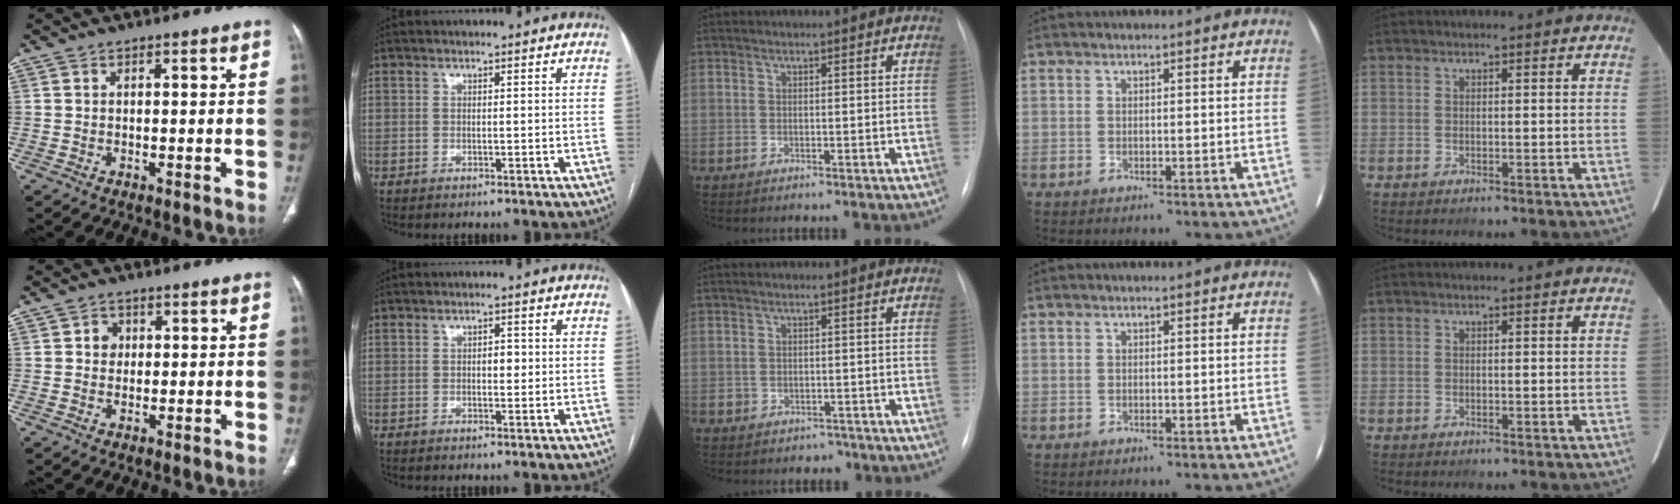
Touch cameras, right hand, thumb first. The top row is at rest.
{"thumb": {"total": 2.6, "force": [0.5, 2.3, 1.0], "torque": [0.000, 0.003, 0.005]}, "index": {"total": 1.7, "force": [0.0, 0.9, 1.5], "torque": [-0.021, 0.002, -0.001]}, "middle": {"total": 2.3, "force": [-1.4, 1.7, -0.1], "torque": [0.000, 0.014, -0.019]}}